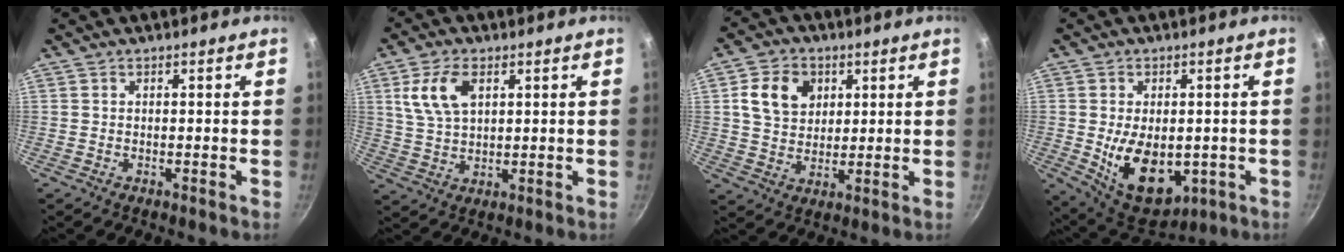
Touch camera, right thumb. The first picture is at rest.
{"total": 8.6, "force": [3.2, 4.8, 6.4], "torque": [-0.124, -0.004, 0.066]}
{"total": 9.8, "force": [3.1, 7.6, 5.3], "torque": [-0.069, -0.005, 0.058]}
{"total": 13.4, "force": [-2.3, 8.2, 10.4], "torque": [-0.142, -0.008, -0.011]}